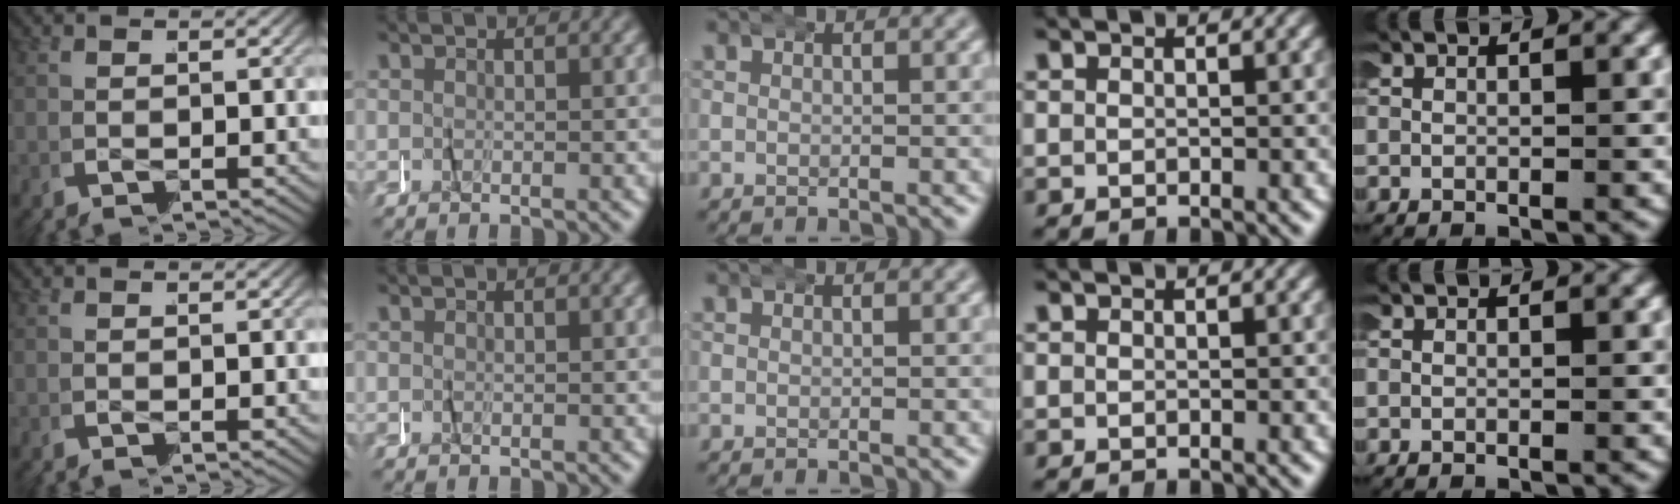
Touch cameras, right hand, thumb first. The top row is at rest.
{}